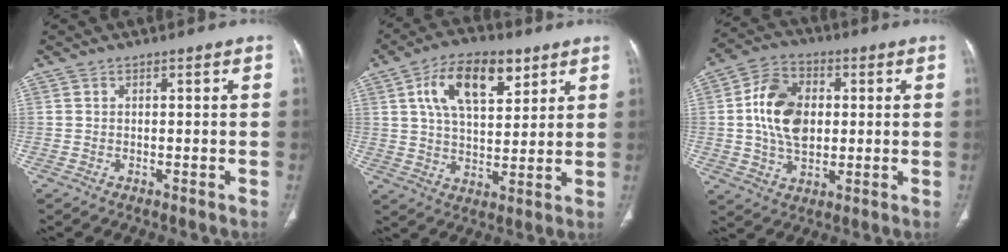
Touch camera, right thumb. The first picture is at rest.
{"total": 14.0, "force": [6.3, 7.1, 10.3], "torque": [-0.152, -0.013, 0.110]}
{"total": 13.0, "force": [1.1, 8.9, 9.4], "torque": [-0.154, 0.007, 0.019]}